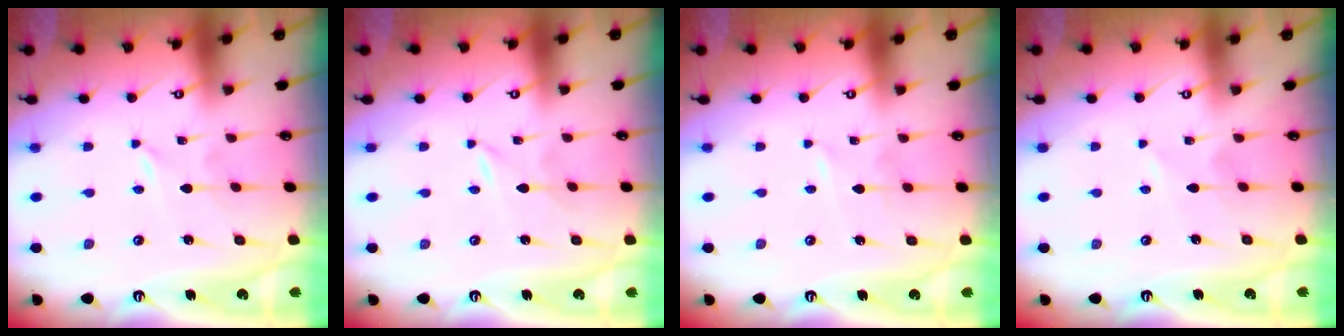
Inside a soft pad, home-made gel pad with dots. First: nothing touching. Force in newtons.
{"total": 0.0}
{"total": 1.5, "press": 1.5, "slide": 0.2}
{"total": 2.1, "press": 2.1, "slide": 0.2}